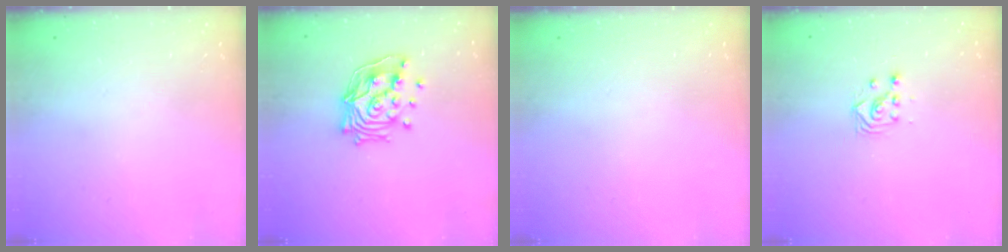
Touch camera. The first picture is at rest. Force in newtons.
{"total": 14.9, "press": 14.8, "slide": 1.4}
{"total": 0.0}
{"total": 2.9, "press": 2.9, "slide": 0.2}